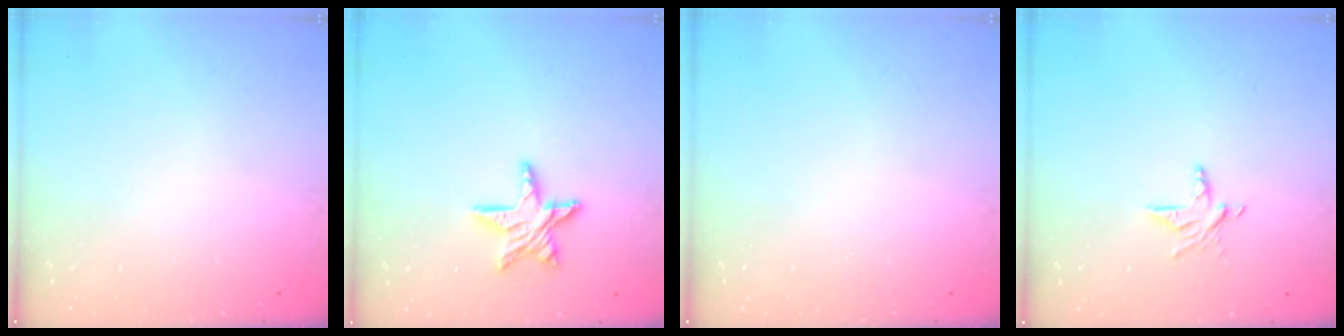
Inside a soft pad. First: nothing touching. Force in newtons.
{"total": 10.6, "press": 10.5, "slide": 0.9}
{"total": 0.0}
{"total": 6.9, "press": 6.9, "slide": 0.6}